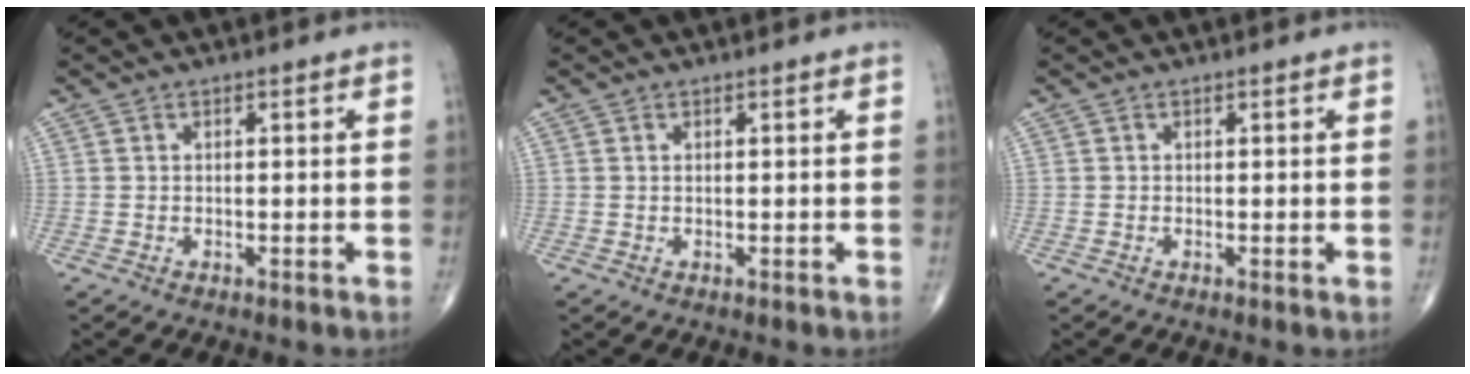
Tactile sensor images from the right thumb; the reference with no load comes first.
{"total": 0.0}
{"total": 0.0}